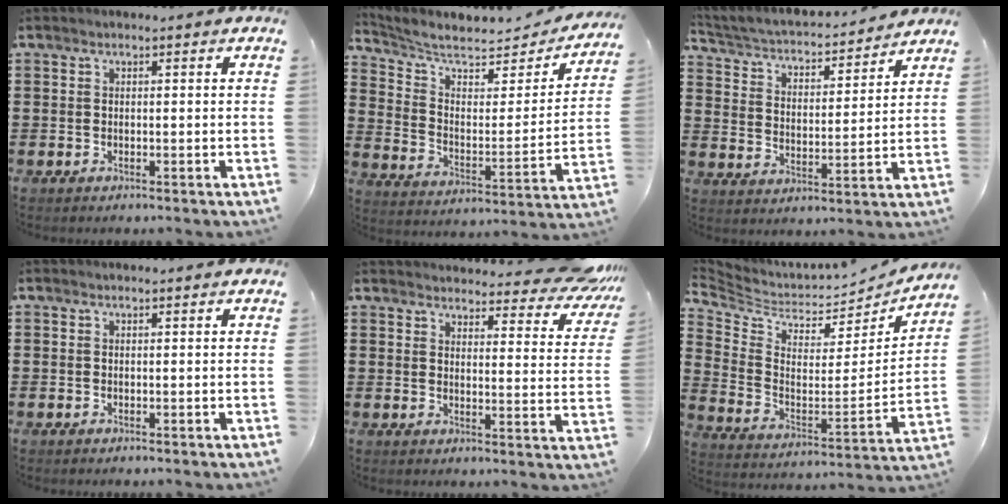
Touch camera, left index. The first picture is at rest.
{"total": 6.0, "force": [4.9, 1.7, 3.1], "torque": [-0.085, -0.034, 0.079]}
{"total": 2.9, "force": [2.6, 0.9, 0.9], "torque": [-0.037, -0.025, 0.034]}
{"total": 0.0}
{"total": 4.7, "force": [4.4, 0.5, 1.4], "torque": [-0.024, -0.038, 0.072]}
{"total": 3.5, "force": [2.9, 1.7, 0.9], "torque": [-0.043, -0.042, 0.045]}